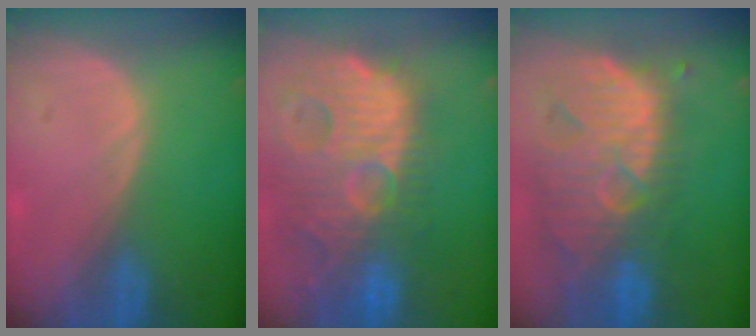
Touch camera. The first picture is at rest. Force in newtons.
{"total": 14.8, "press": 12.7, "slide": 7.6}
{"total": 12.8, "press": 11.2, "slide": 6.2}